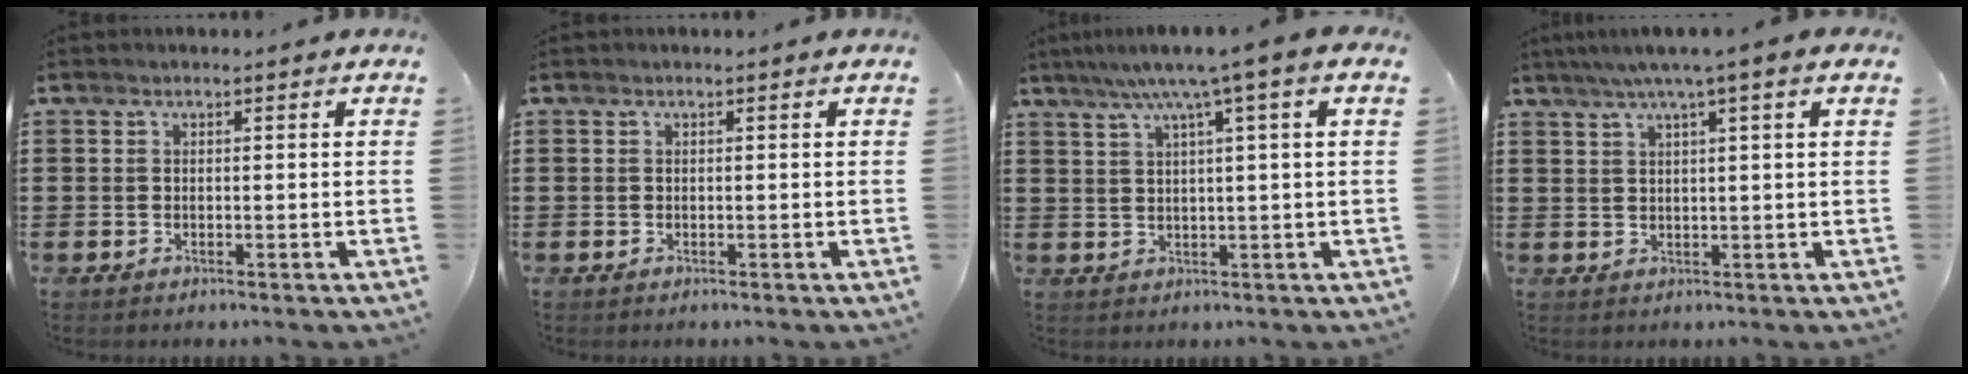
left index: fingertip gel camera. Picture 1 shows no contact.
{"total": 0.0}
{"total": 5.5, "force": [2.7, -0.5, 4.7], "torque": [-0.102, -0.003, 0.039]}
{"total": 3.7, "force": [2.2, -0.4, 2.9], "torque": [-0.061, 0.002, 0.036]}